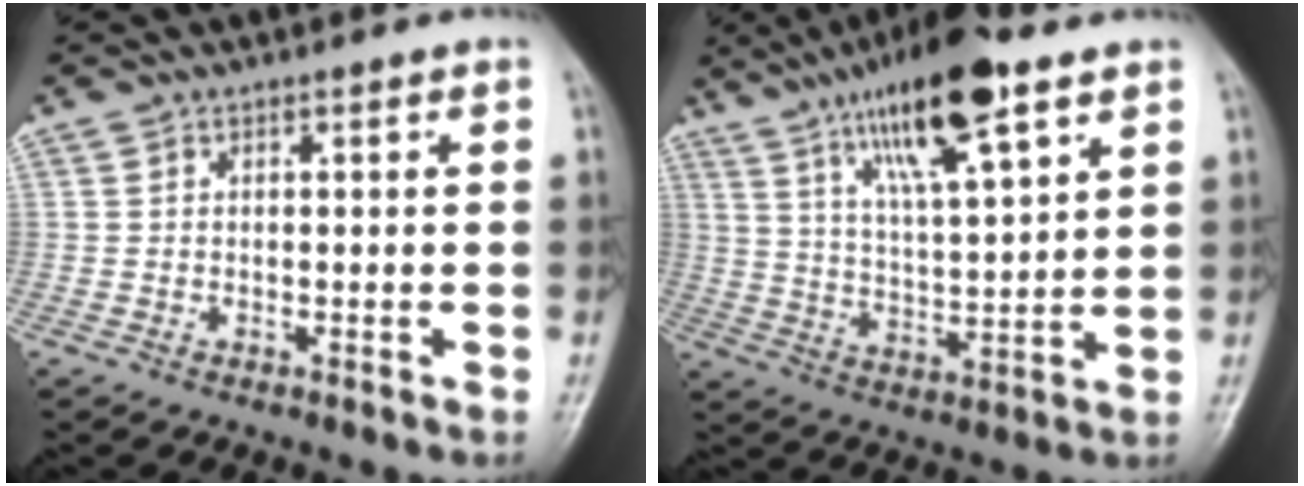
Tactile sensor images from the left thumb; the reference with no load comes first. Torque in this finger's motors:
{"motor_torque": [0.63, -0.41, 2.36, -0.41, 0.44]}